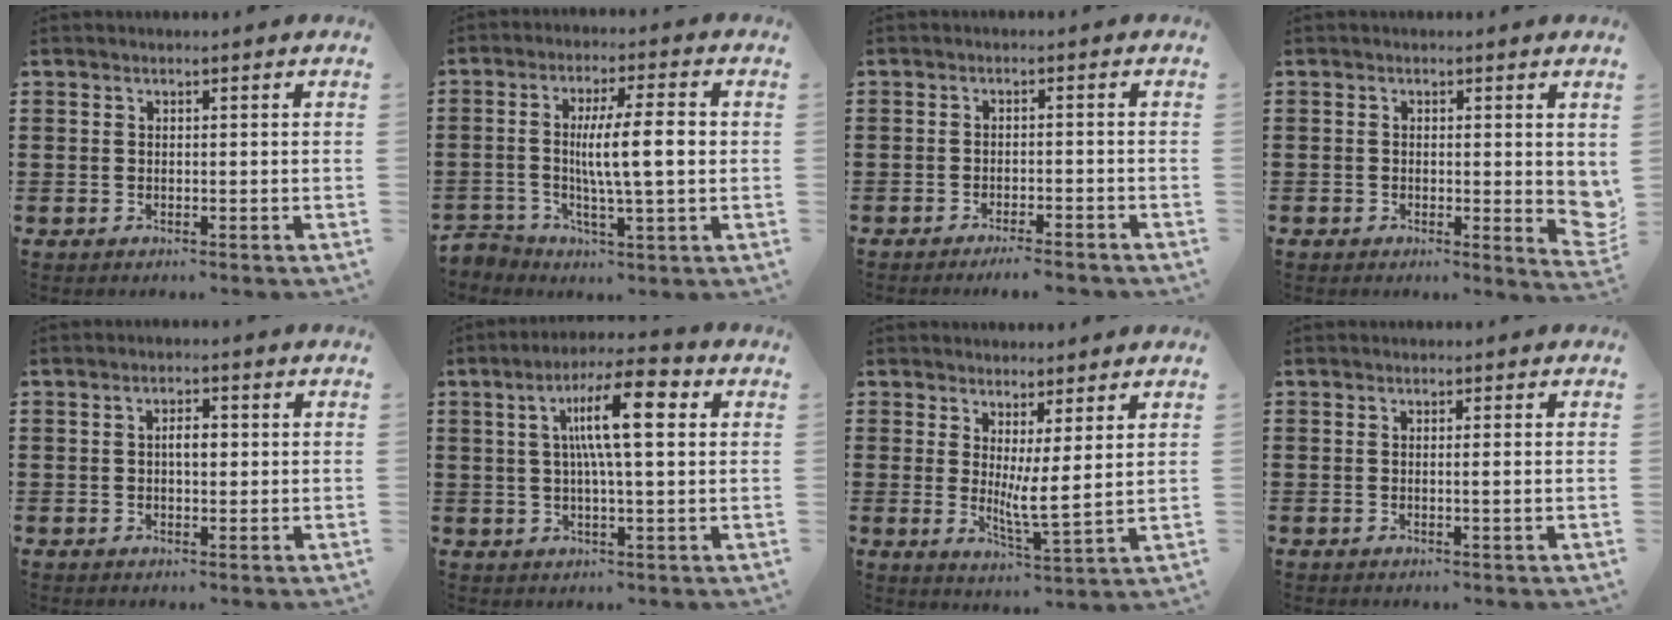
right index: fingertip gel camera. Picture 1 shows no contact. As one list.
[{"total": 9.2, "force": [0.1, 2.1, 8.9], "torque": [-0.151, 0.006, -0.001]}, {"total": 2.3, "force": [-2.1, -0.2, 0.8], "torque": [-0.015, -0.002, -0.041]}, {"total": 2.3, "force": [-0.3, 1.3, 1.8], "torque": [-0.025, 0.000, -0.007]}, {"total": 2.6, "force": [0.1, 1.0, 2.4], "torque": [-0.046, 0.003, 0.001]}, {"total": 10.7, "force": [2.8, 2.1, 10.1], "torque": [-0.191, 0.006, 0.041]}, {"total": 4.4, "force": [1.7, 0.3, 4.1], "torque": [-0.075, -0.018, 0.030]}, {"total": 1.1, "force": [0.0, -0.4, 1.0], "torque": [-0.017, -0.006, -0.002]}]